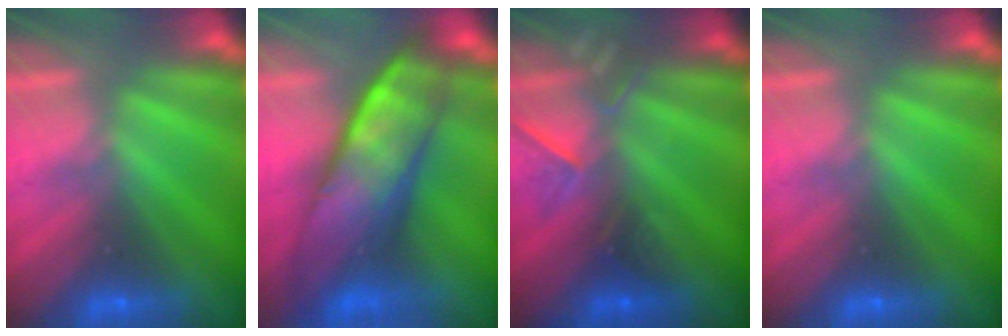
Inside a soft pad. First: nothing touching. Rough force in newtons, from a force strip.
{"total": 10.5}
{"total": 2.4}
{"total": 0.0}